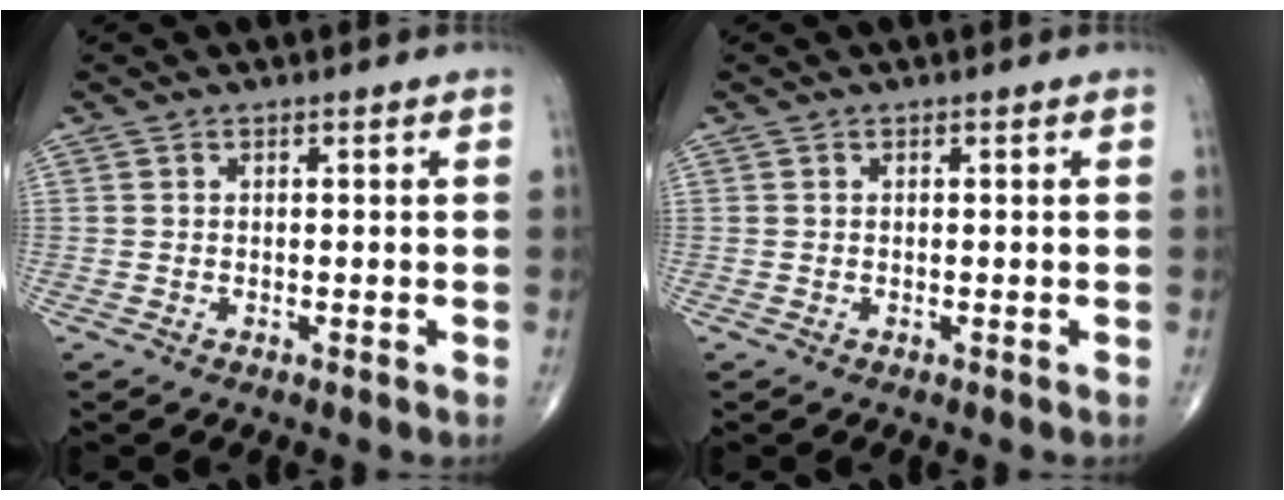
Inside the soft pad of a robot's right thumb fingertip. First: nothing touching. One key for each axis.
{"total": 0.0}